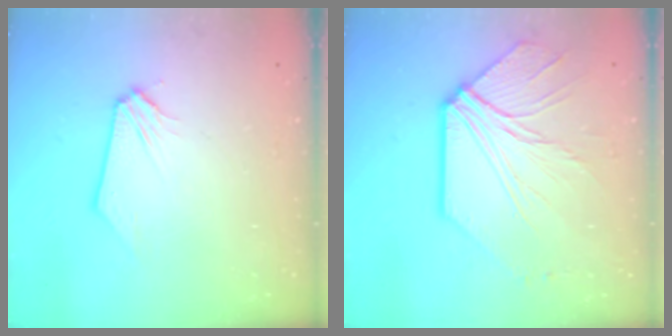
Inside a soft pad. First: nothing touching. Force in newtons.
{"total": 9.3, "press": 9.2, "slide": 1.8}